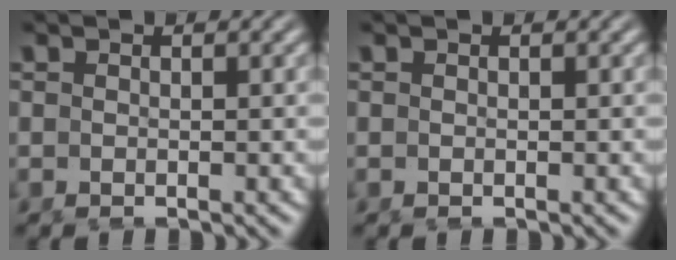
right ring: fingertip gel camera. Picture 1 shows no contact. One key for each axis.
{"total": 0.0}